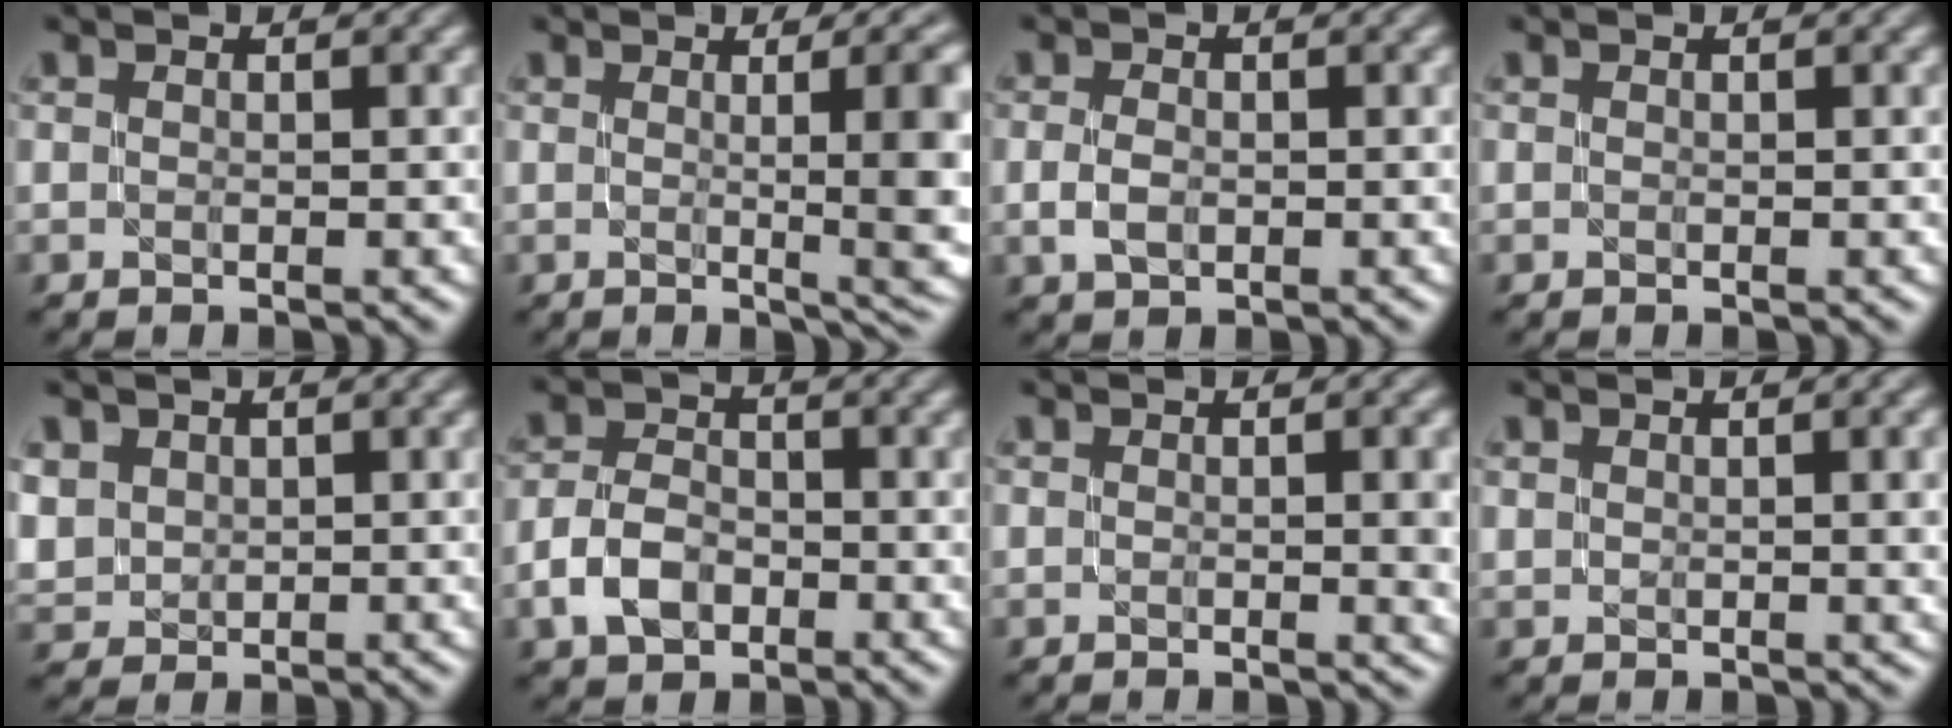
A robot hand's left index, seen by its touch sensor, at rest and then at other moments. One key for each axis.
{"total": 9.2, "fx": 0.4, "fy": 2.9, "fz": 8.7, "tx": -0.067, "ty": 0.009, "tz": 0.003}
{"total": 1.7, "fx": -0.4, "fy": 1.1, "fz": 1.2, "tx": -0.031, "ty": 0.000, "tz": -0.007}
{"total": 0.0}
{"total": 3.6, "fx": 1.2, "fy": 3.1, "fz": 1.4, "tx": -0.061, "ty": 0.013, "tz": 0.037}
{"total": 3.9, "fx": -1.8, "fy": 2.7, "fz": 2.3, "tx": -0.049, "ty": 0.006, "tz": -0.038}
{"total": 2.4, "fx": 0.1, "fy": 0.6, "fz": 2.3, "tx": -0.031, "ty": -0.002, "tz": 0.003}
{"total": 3.1, "fx": 1.0, "fy": 1.3, "fz": 2.6, "tx": -0.038, "ty": 0.001, "tz": 0.022}